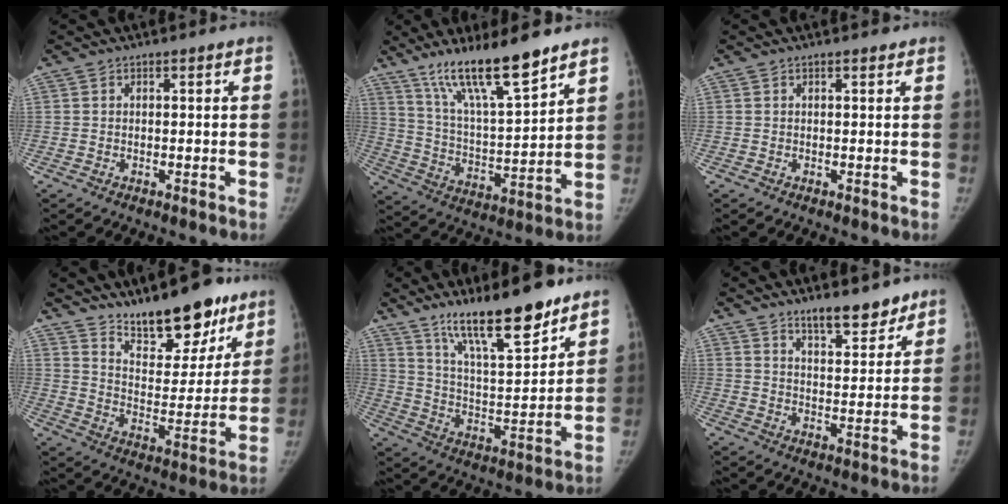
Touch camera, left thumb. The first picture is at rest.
{"total": 16.3, "force": [12.0, 2.5, 10.8], "torque": [-0.176, -0.071, 0.221]}
{"total": 0.5, "force": [0.5, 0.3, 0.1], "torque": [-0.005, -0.004, 0.005]}
{"total": 17.3, "force": [13.1, 6.8, 9.1], "torque": [-0.079, -0.091, 0.207]}
{"total": 17.5, "force": [12.8, 4.0, 11.2], "torque": [-0.156, -0.084, 0.223]}
{"total": 8.2, "force": [6.6, 2.7, 4.1], "torque": [-0.035, -0.049, 0.104]}